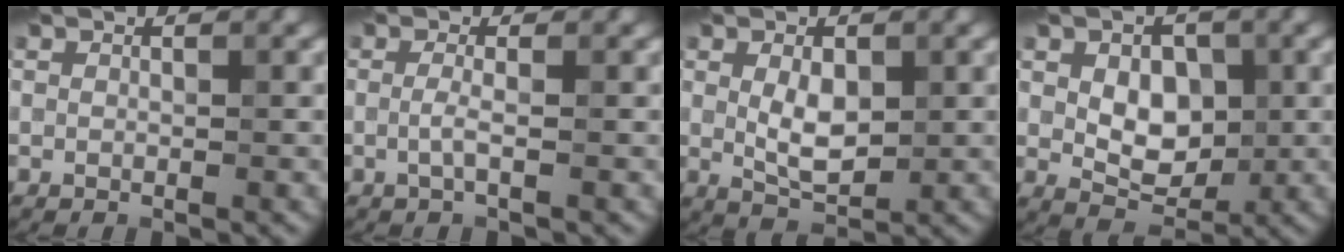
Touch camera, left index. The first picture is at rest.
{"total": 1.3, "force": [-0.5, 0.1, 1.1], "torque": [-0.028, -0.006, -0.013]}
{"total": 3.3, "force": [0.2, 1.9, 2.7], "torque": [-0.055, -0.004, 0.007]}
{"total": 4.9, "force": [0.2, 3.3, 3.6], "torque": [-0.058, -0.007, 0.007]}